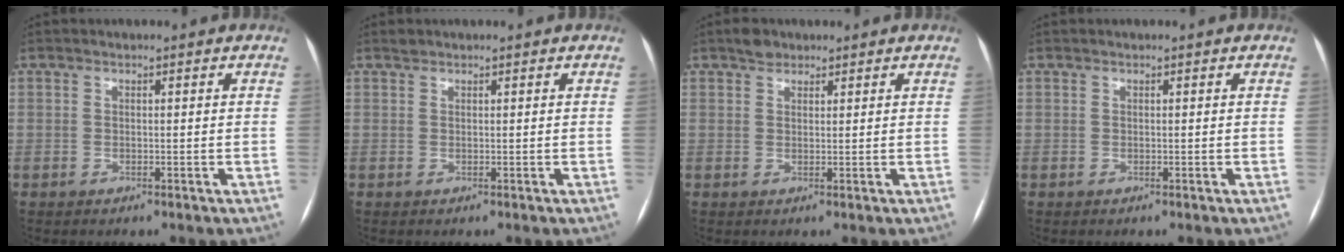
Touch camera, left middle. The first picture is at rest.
{"total": 0.5, "force": [0.5, 0.2, 0.0], "torque": [-0.006, 0.005, 0.010]}
{"total": 2.1, "force": [1.6, 1.2, 0.6], "torque": [-0.012, 0.008, 0.026]}
{"total": 0.0}